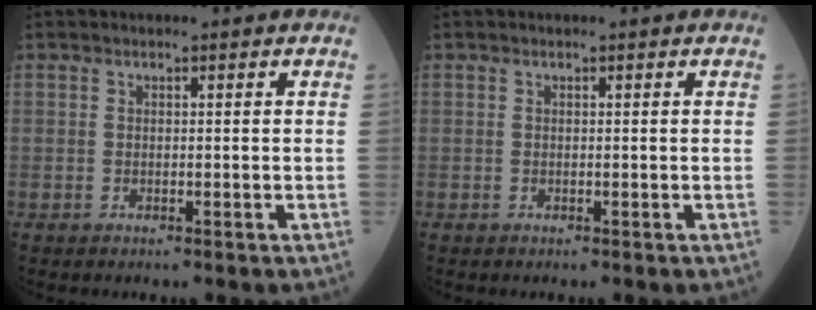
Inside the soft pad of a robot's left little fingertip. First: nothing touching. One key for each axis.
{"total": 0.0}